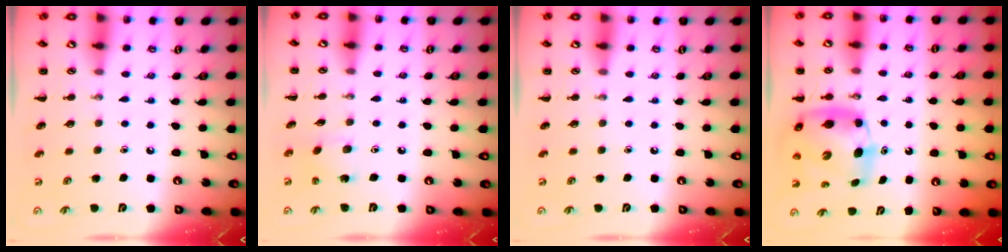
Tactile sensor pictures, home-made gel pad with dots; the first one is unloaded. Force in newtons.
{"total": 3.8, "press": 3.6, "slide": 1.1}
{"total": 0.0}
{"total": 8.4, "press": 8.1, "slide": 2.3}